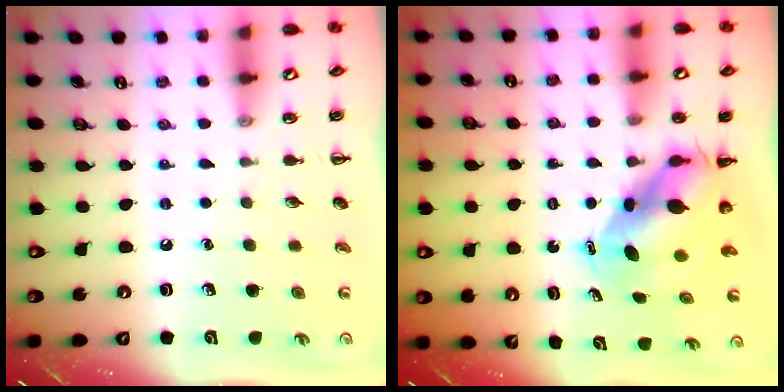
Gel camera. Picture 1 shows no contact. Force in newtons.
{"total": 6.4, "press": 6.2, "slide": 1.8}